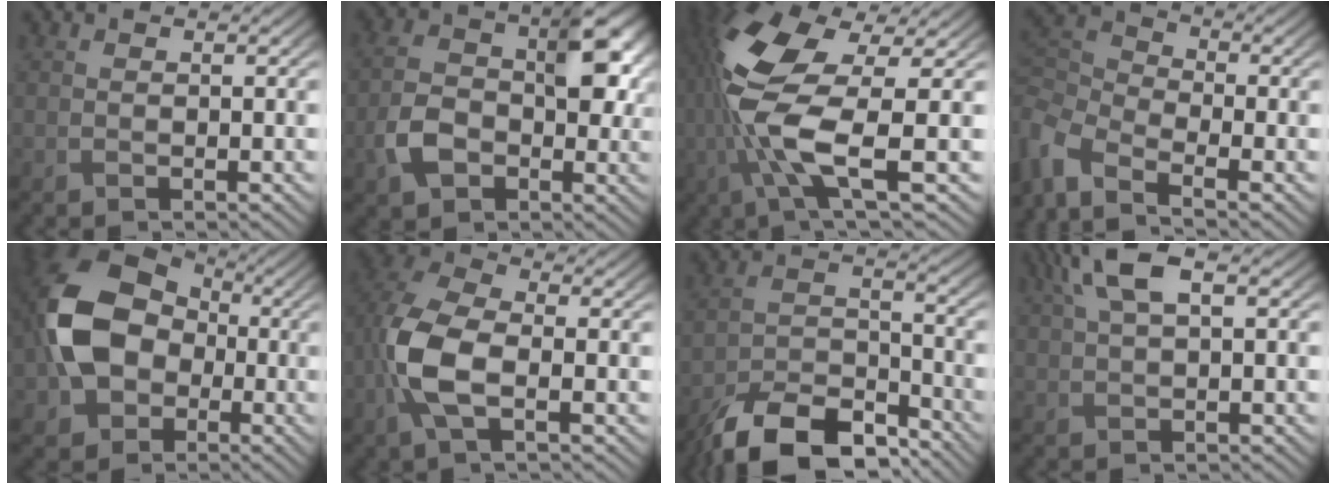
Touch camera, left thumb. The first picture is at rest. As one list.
[{"total": 9.0, "force": [-1.6, 5.9, 6.6], "torque": [-0.129, 0.002, -0.032]}, {"total": 11.5, "force": [-0.5, 4.0, 10.8], "torque": [-0.244, 0.002, -0.018]}, {"total": 5.5, "force": [-3.4, 2.5, 3.5], "torque": [-0.097, -0.014, -0.081]}, {"total": 13.5, "force": [-1.0, 10.3, 8.6], "torque": [-0.213, -0.005, -0.027]}, {"total": 8.5, "force": [-2.0, 4.6, 6.9], "torque": [-0.172, 0.006, -0.054]}, {"total": 12.4, "force": [-10.0, 4.3, 5.9], "torque": [-0.113, -0.009, -0.187]}, {"total": 5.3, "force": [2.2, 1.8, 4.4], "torque": [-0.098, 0.017, 0.041]}]